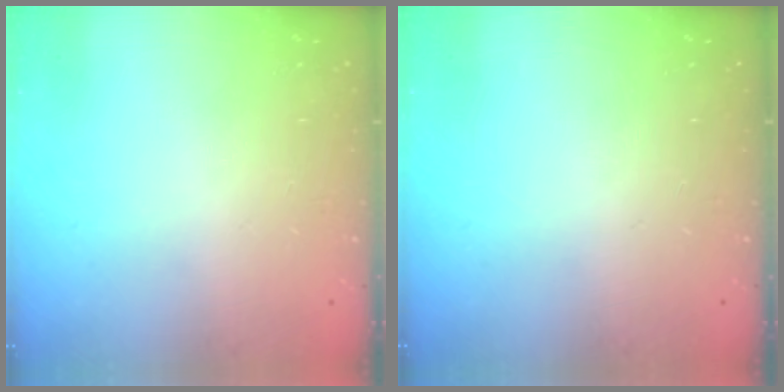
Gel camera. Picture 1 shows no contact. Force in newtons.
{"total": 0.0}